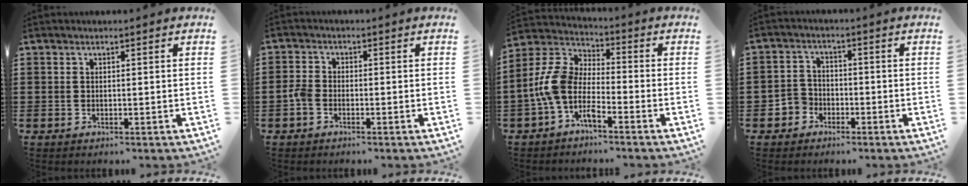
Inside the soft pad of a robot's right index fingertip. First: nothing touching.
{"total": 2.2, "force": [-1.1, 1.4, 1.2], "torque": [-0.040, -0.002, -0.027]}
{"total": 7.6, "force": [-3.2, 3.8, 5.7], "torque": [-0.173, -0.027, -0.076]}
{"total": 3.0, "force": [-1.9, 2.3, 0.5], "torque": [-0.029, 0.001, -0.044]}